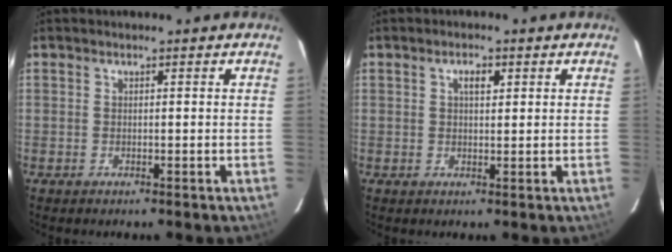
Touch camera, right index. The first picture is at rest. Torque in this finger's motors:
{"motor_torque": [0.01, 0.00, 0.05, 0.03]}